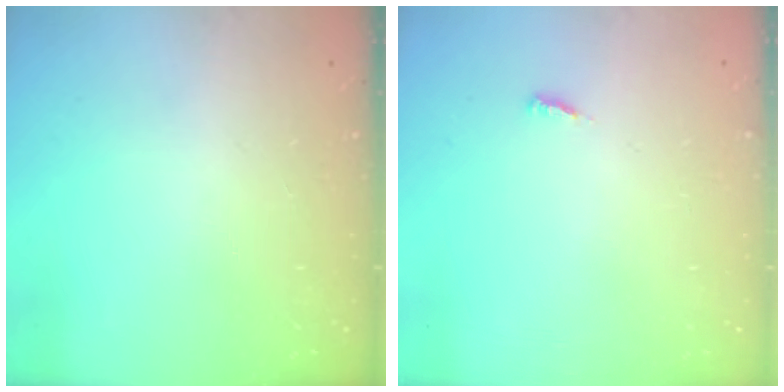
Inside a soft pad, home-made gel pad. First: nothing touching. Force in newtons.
{"total": 2.6, "press": 2.6, "slide": 0.3}